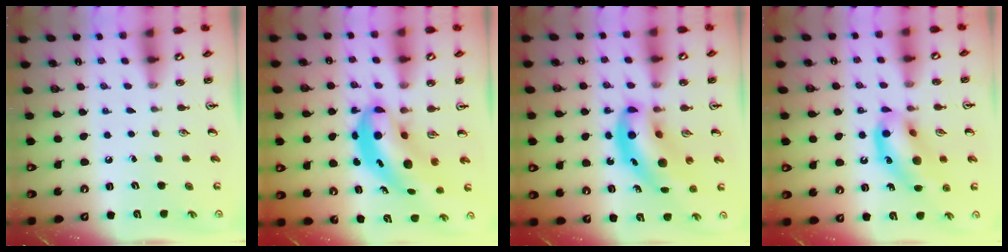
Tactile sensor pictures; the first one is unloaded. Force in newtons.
{"total": 7.9, "press": 7.7, "slide": 1.6}
{"total": 12.5, "press": 12.0, "slide": 3.4}
{"total": 14.3, "press": 14.0, "slide": 2.9}